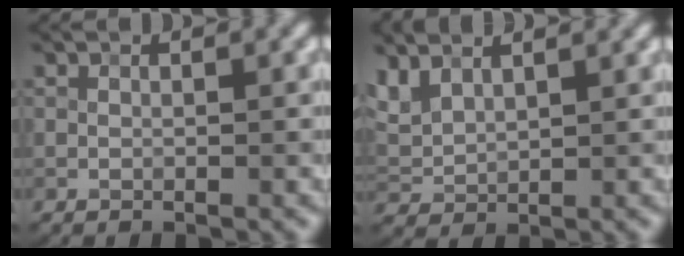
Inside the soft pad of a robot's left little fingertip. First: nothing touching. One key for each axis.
{"total": 3.8, "fx": 2.7, "fy": 1.8, "fz": 1.9, "tx": -0.056, "ty": 0.010, "tz": 0.059}